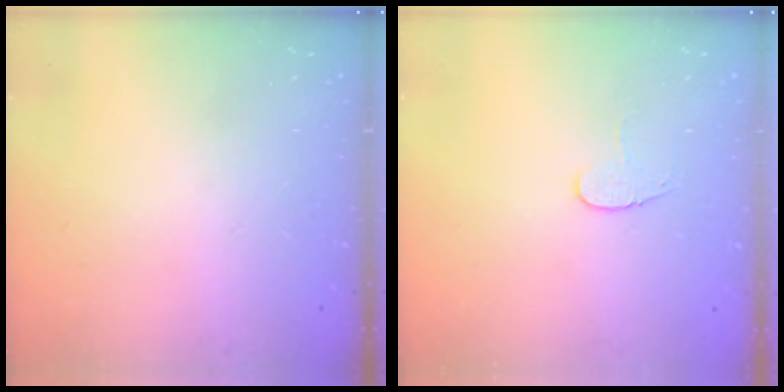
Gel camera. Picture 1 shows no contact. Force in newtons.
{"total": 4.4, "press": 4.4, "slide": 0.5}